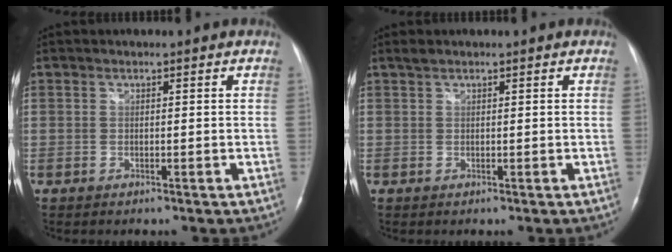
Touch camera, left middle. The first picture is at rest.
{"total": 0.7, "force": [0.6, 0.4, 0.3], "torque": [-0.005, 0.010, 0.011]}